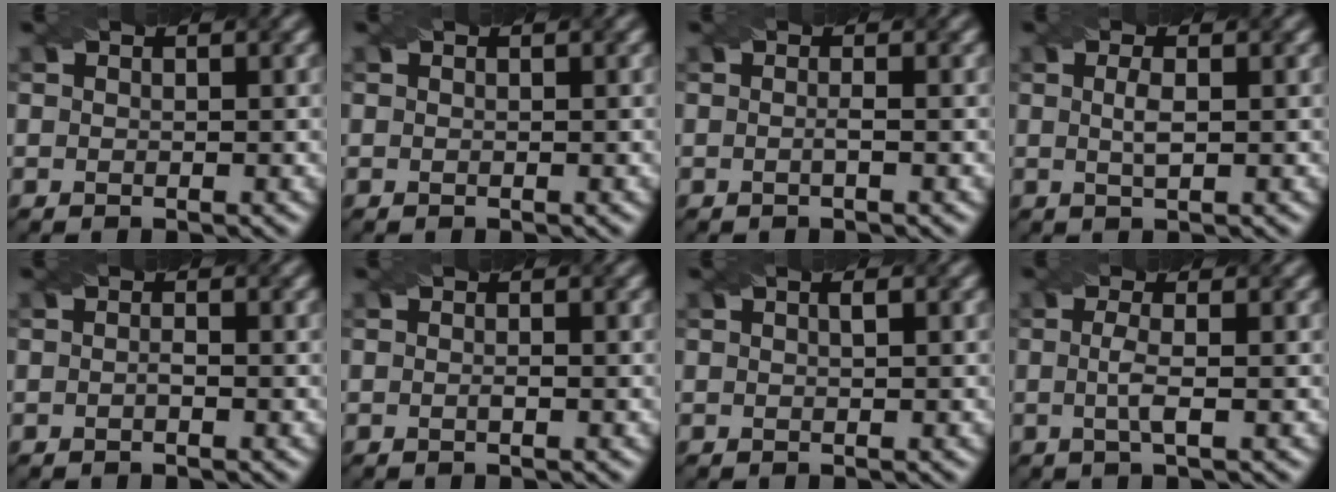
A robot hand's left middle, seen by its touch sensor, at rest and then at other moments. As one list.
[{"total": 0.0}, {"total": 0.8, "force": [-0.3, 0.1, 0.8], "torque": [-0.016, -0.003, -0.007]}, {"total": 1.6, "force": [0.2, 0.4, 1.5], "torque": [-0.033, 0.004, 0.003]}, {"total": 0.7, "force": [-0.4, 0.1, 0.6], "torque": [-0.014, 0.001, -0.005]}, {"total": 0.6, "force": [-0.3, 0.0, 0.5], "torque": [-0.013, -0.001, -0.006]}, {"total": 0.7, "force": [0.2, 0.1, 0.6], "torque": [-0.014, 0.004, 0.004]}, {"total": 2.2, "force": [-0.3, 0.5, 2.1], "torque": [-0.043, -0.001, -0.007]}]